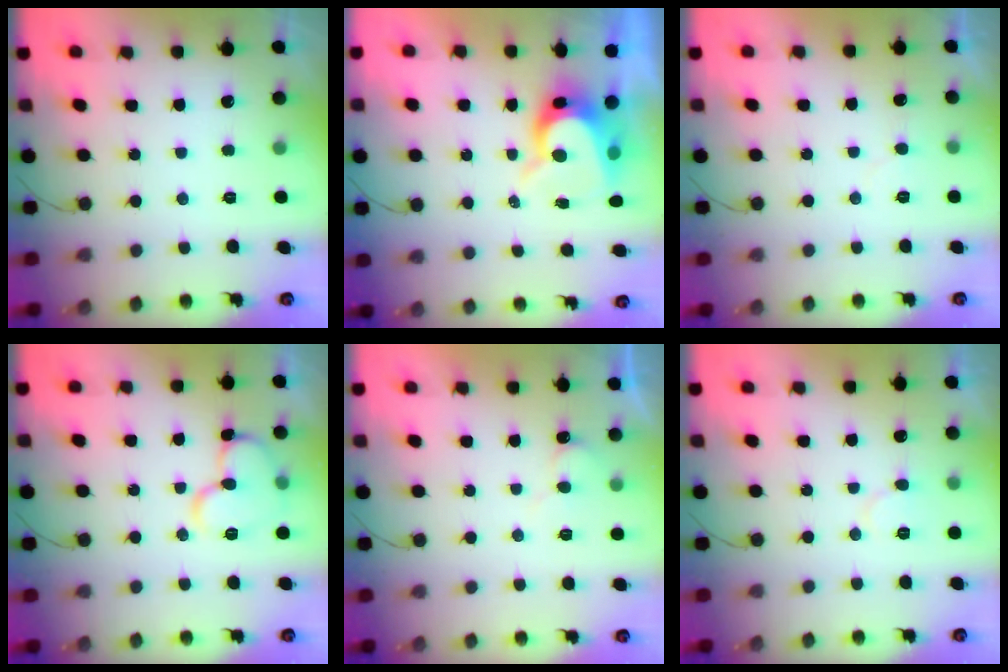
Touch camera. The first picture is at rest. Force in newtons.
{"total": 8.9, "press": 8.9, "slide": 0.7}
{"total": 3.8, "press": 3.8, "slide": 0.4}
{"total": 11.3, "press": 11.2, "slide": 1.2}
{"total": 5.8, "press": 5.8, "slide": 0.5}
{"total": 6.5, "press": 6.5, "slide": 0.7}